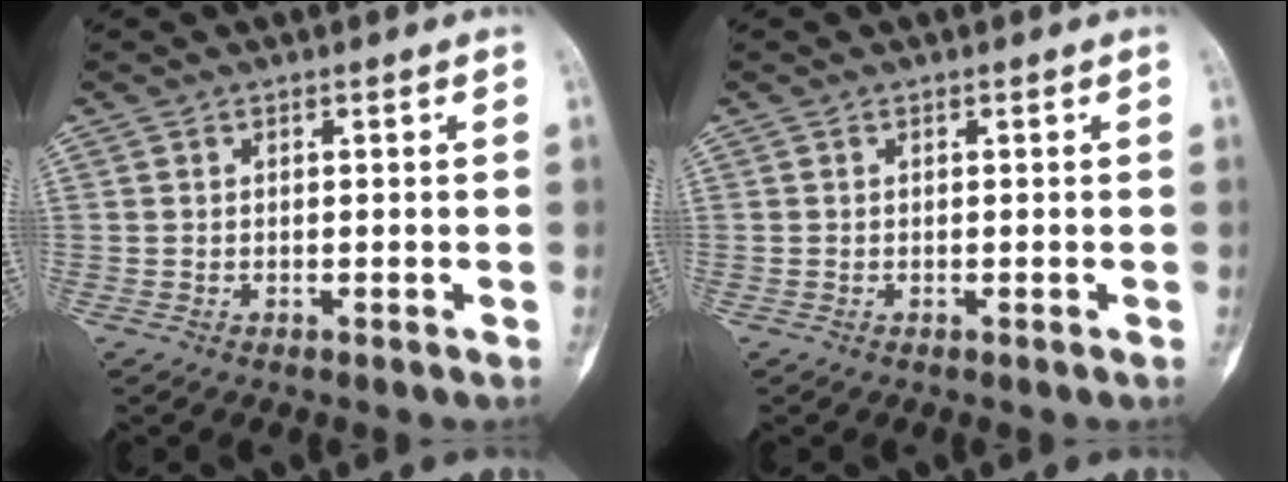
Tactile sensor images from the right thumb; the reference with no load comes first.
{"total": 0.0}